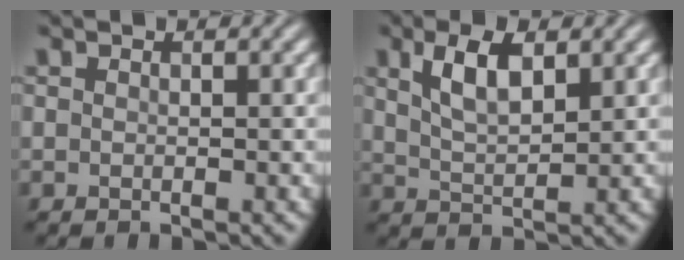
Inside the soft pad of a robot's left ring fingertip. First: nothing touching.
{"total": 4.1, "force": [2.0, 1.7, 3.2], "torque": [-0.068, 0.003, 0.040]}